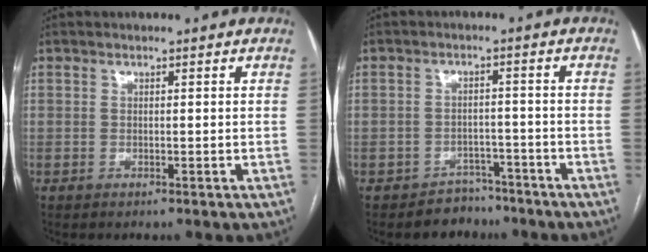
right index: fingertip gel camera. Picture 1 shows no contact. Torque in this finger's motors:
{"motor_torque": [-0.54, -0.51, -0.21, -0.10]}